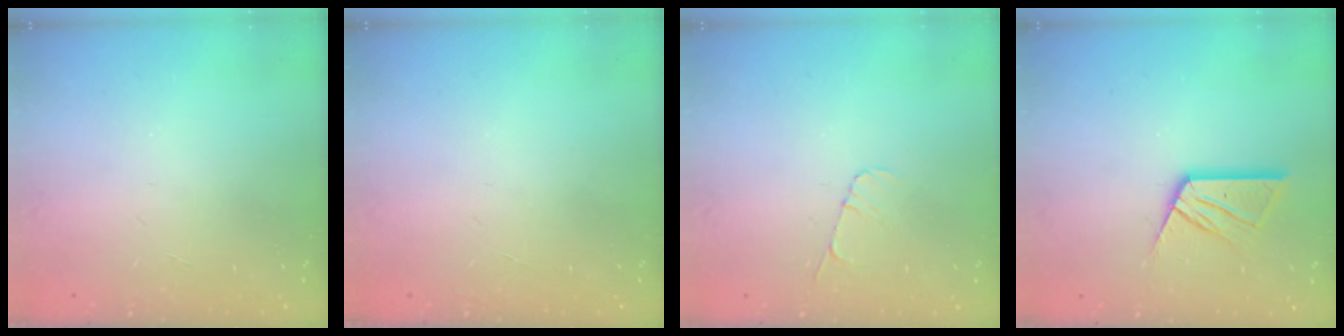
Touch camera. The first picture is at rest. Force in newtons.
{"total": 0.0}
{"total": 4.5, "press": 4.5, "slide": 0.4}
{"total": 11.9, "press": 11.8, "slide": 1.1}